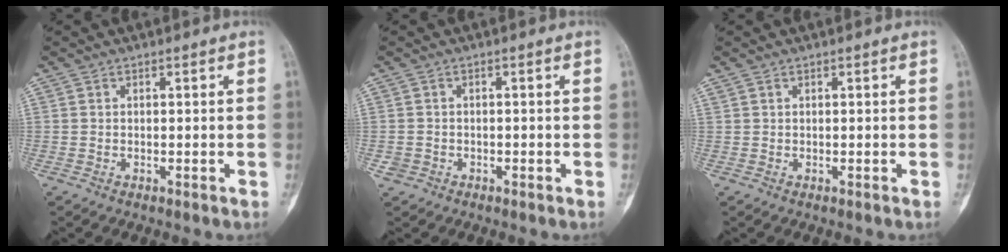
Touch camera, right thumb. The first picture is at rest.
{"total": 1.4, "force": [-0.6, 1.3, 0.2], "torque": [-0.002, 0.007, -0.013]}
{"total": 0.0}